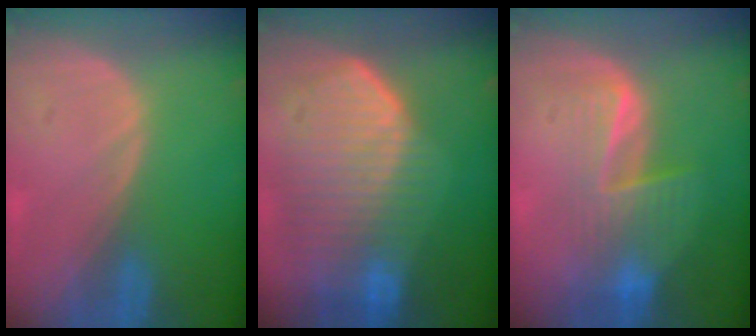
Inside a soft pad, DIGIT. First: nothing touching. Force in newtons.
{"total": 10.8, "press": 9.5, "slide": 5.2}
{"total": 6.8, "press": 6.4, "slide": 2.3}